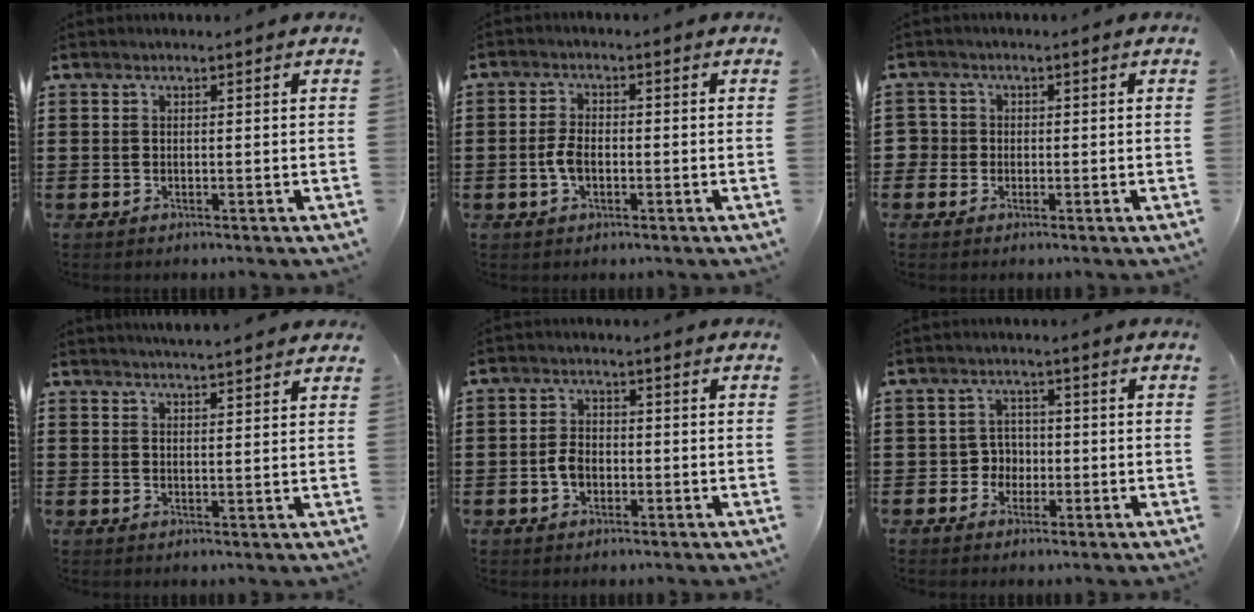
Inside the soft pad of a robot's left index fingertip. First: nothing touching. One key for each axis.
{"total": 3.6, "fx": -0.8, "fy": 2.0, "fz": 2.9, "tx": -0.077, "ty": -0.003, "tz": -0.021}
{"total": 2.3, "fx": -0.4, "fy": 2.3, "fz": 0.3, "tx": -0.025, "ty": 0.002, "tz": -0.015}
{"total": 2.6, "fx": 2.6, "fy": -0.2, "fz": 0.5, "tx": -0.016, "ty": -0.006, "tz": 0.048}
{"total": 3.3, "fx": -0.9, "fy": 2.3, "fz": 2.1, "tx": -0.057, "ty": -0.002, "tz": -0.022}
{"total": 3.3, "fx": -1.0, "fy": 3.0, "fz": 1.1, "tx": -0.031, "ty": 0.004, "tz": -0.024}